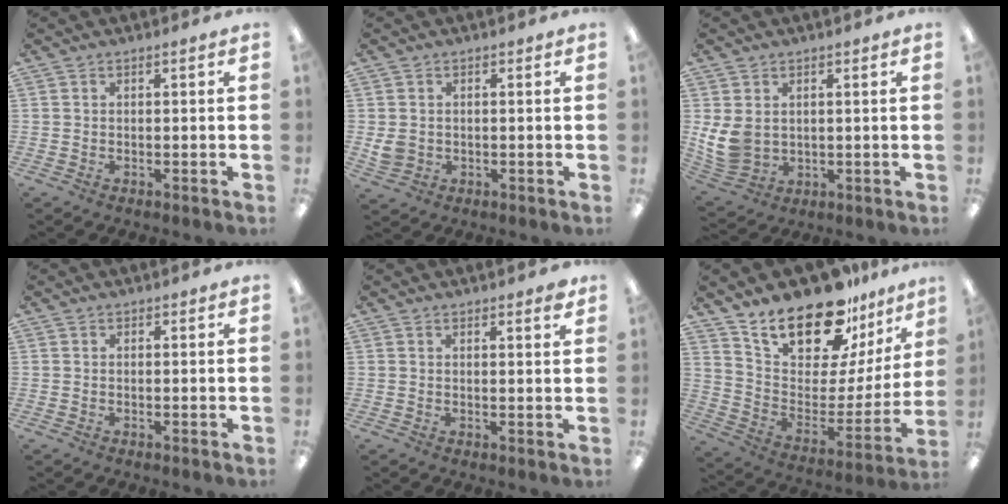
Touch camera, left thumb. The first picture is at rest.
{"total": 4.2, "force": [0.4, 3.8, 1.6], "torque": [-0.014, 0.002, 0.009]}
{"total": 9.2, "force": [1.5, 7.7, 4.9], "torque": [-0.117, -0.006, 0.029]}
{"total": 0.0}
{"total": 1.6, "force": [1.5, 0.3, 0.5], "torque": [-0.003, -0.004, 0.025]}
{"total": 22.0, "force": [17.7, 8.5, 9.8], "torque": [-0.166, -0.127, 0.311]}